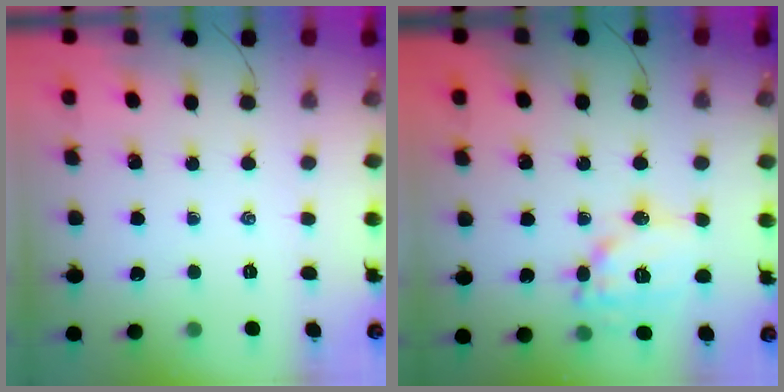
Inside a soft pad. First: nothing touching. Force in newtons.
{"total": 14.2, "press": 14.2, "slide": 1.2}